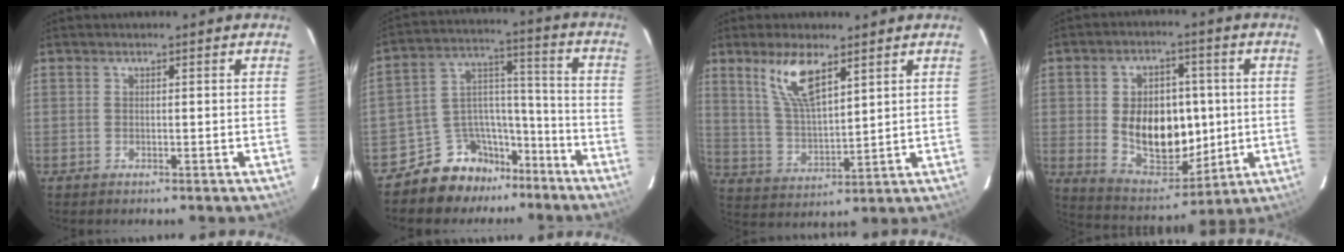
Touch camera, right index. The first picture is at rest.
{"total": 11.9, "force": [-9.3, 7.1, 2.2], "torque": [-0.047, 0.073, -0.150]}
{"total": 9.7, "force": [5.9, 3.0, 7.2], "torque": [-0.136, 0.001, 0.124]}
{"total": 15.5, "force": [-0.2, 10.5, 11.4], "torque": [-0.211, 0.002, 0.022]}